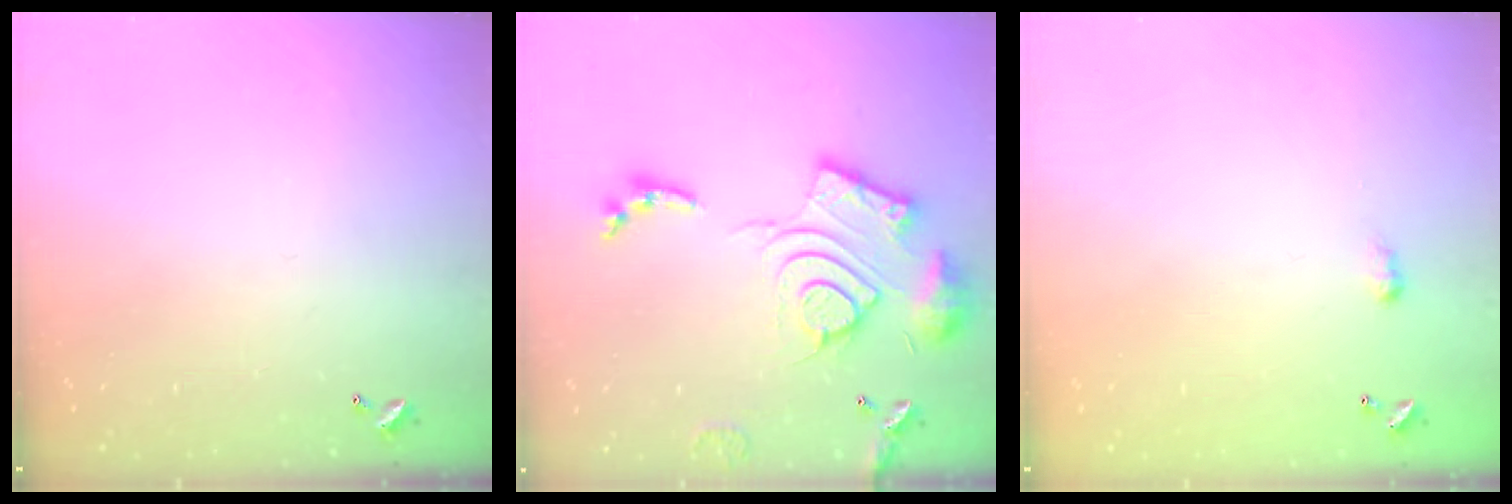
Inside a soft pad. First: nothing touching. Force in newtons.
{"total": 20.0, "press": 19.9, "slide": 1.9}
{"total": 1.6, "press": 1.5, "slide": 0.4}